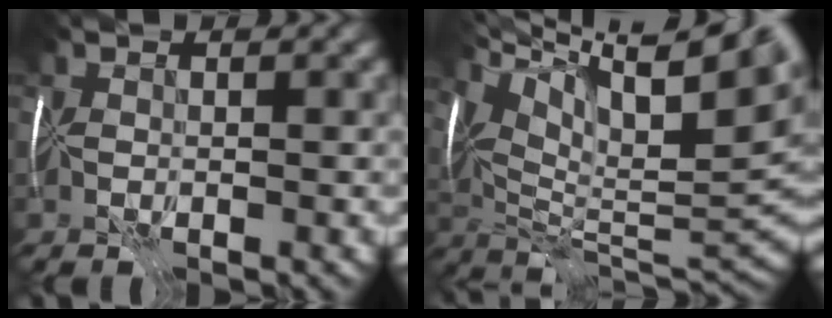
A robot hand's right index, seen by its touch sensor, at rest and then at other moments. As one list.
[{"total": 16.3, "force": [8.7, 5.2, 12.8], "torque": [-0.222, 0.026, 0.152]}]